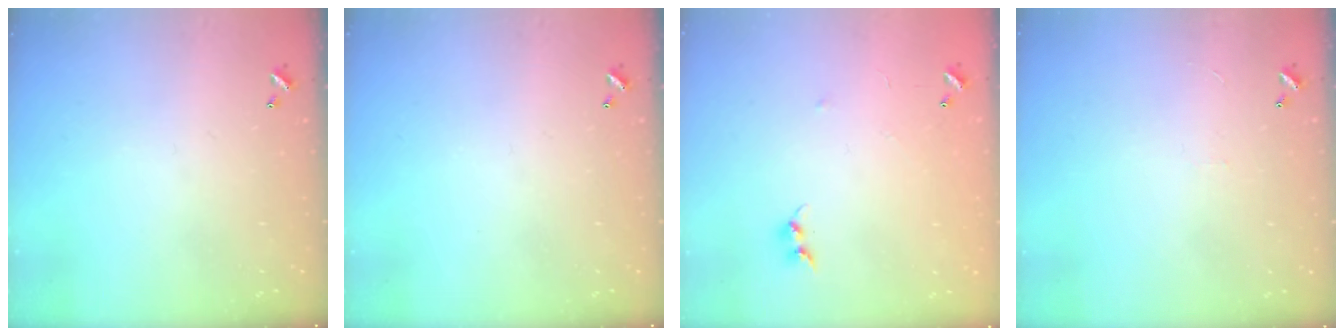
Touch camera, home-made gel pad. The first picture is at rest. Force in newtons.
{"total": 0.0}
{"total": 6.4, "press": 6.3, "slide": 0.6}
{"total": 1.3, "press": 1.3, "slide": 0.4}